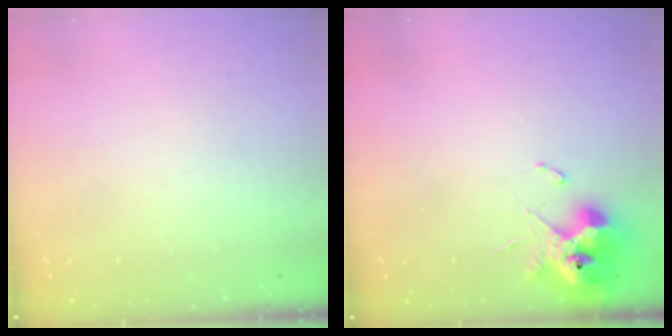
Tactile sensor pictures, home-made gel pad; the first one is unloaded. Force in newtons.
{"total": 10.2, "press": 10.2, "slide": 1.0}